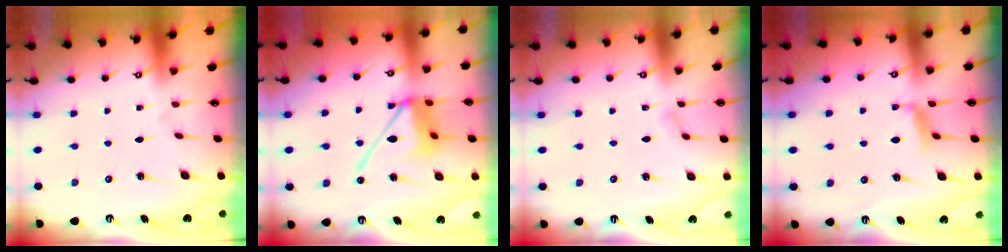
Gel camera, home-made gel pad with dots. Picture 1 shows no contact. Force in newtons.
{"total": 12.1, "press": 12.0, "slide": 1.6}
{"total": 2.8, "press": 2.8, "slide": 0.2}
{"total": 5.9, "press": 5.8, "slide": 0.8}